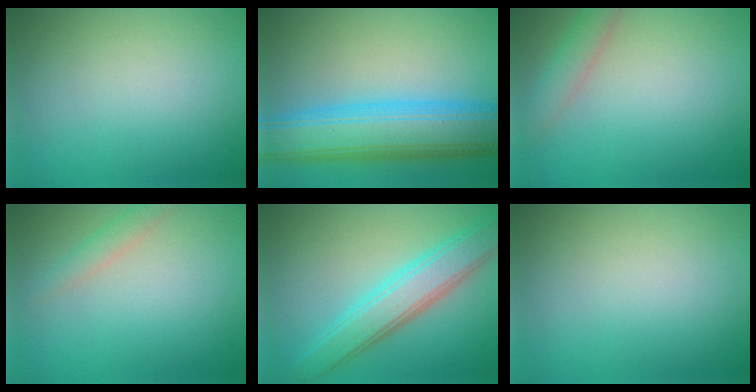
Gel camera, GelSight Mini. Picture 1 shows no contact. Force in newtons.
{"total": 10.0, "press": 10.0, "slide": 0.1}
{"total": 2.3, "press": 2.3, "slide": 0.1}
{"total": 1.5, "press": 1.5, "slide": 0.1}
{"total": 5.4, "press": 5.4, "slide": 0.2}
{"total": 0.0}